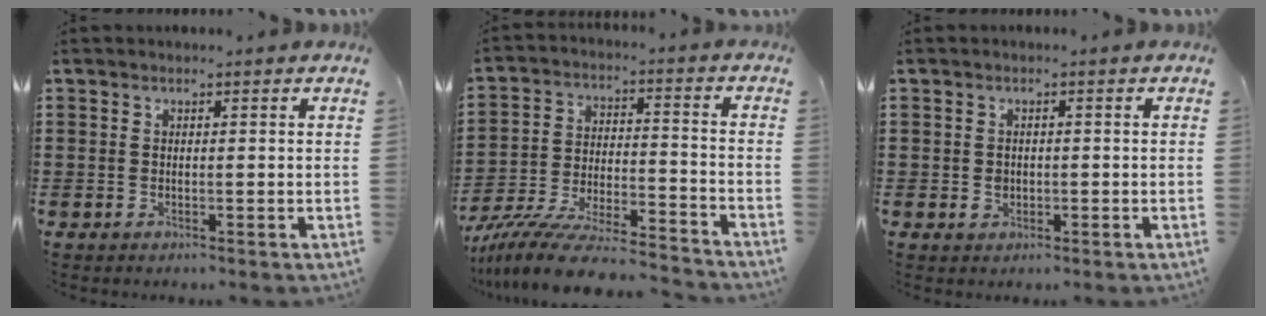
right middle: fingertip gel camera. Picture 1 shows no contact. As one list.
[{"total": 10.6, "force": [-9.7, 1.0, 4.2], "torque": [-0.087, 0.012, -0.194]}, {"total": 1.5, "force": [-0.2, 1.3, 0.8], "torque": [-0.017, 0.006, -0.005]}]